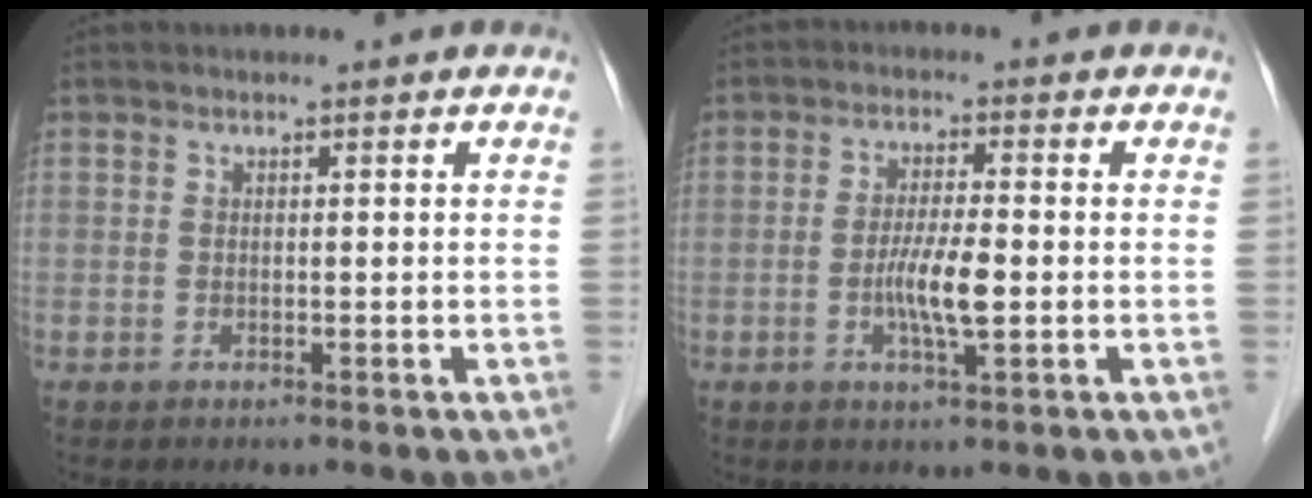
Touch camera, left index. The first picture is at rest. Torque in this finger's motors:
{"motor_torque": [1.02, 0.78, 0.14, 0.05]}